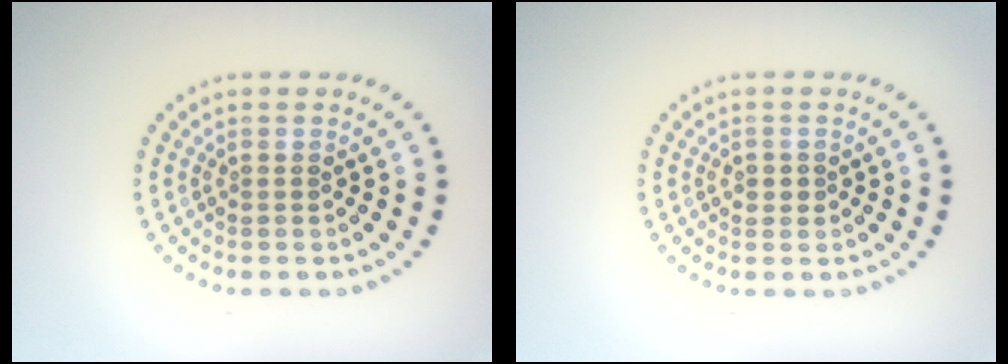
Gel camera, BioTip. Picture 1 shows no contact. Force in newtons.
{"total": 1.0, "press": 1.0, "slide": 0.3}